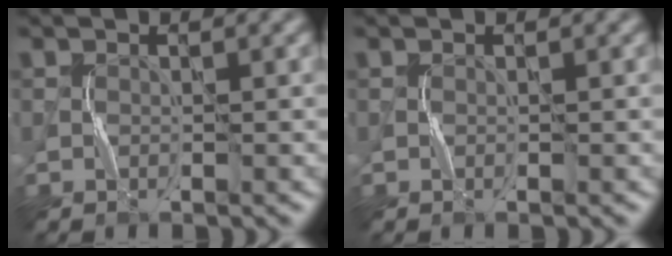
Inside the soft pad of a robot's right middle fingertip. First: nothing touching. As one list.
[{"total": 0.0}]